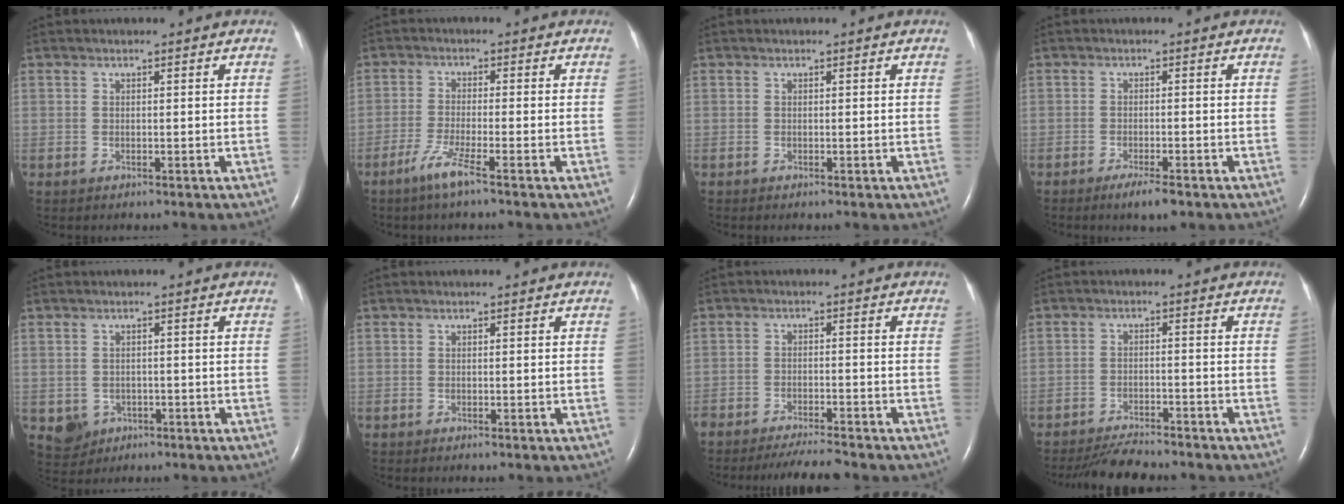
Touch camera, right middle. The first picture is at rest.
{"total": 4.4, "force": [-2.8, -0.5, 3.3], "torque": [-0.071, -0.010, -0.060]}
{"total": 0.0}
{"total": 3.2, "force": [-2.2, 0.2, 2.4], "torque": [-0.040, -0.007, -0.037]}
{"total": 4.2, "force": [-1.5, 3.8, 1.1], "torque": [-0.021, 0.002, -0.013]}
{"total": 0.0}
{"total": 6.8, "force": [-6.3, 0.4, 2.4], "torque": [-0.034, -0.016, -0.102]}
{"total": 7.4, "force": [-6.9, 0.6, 2.6], "torque": [-0.040, -0.021, -0.115]}